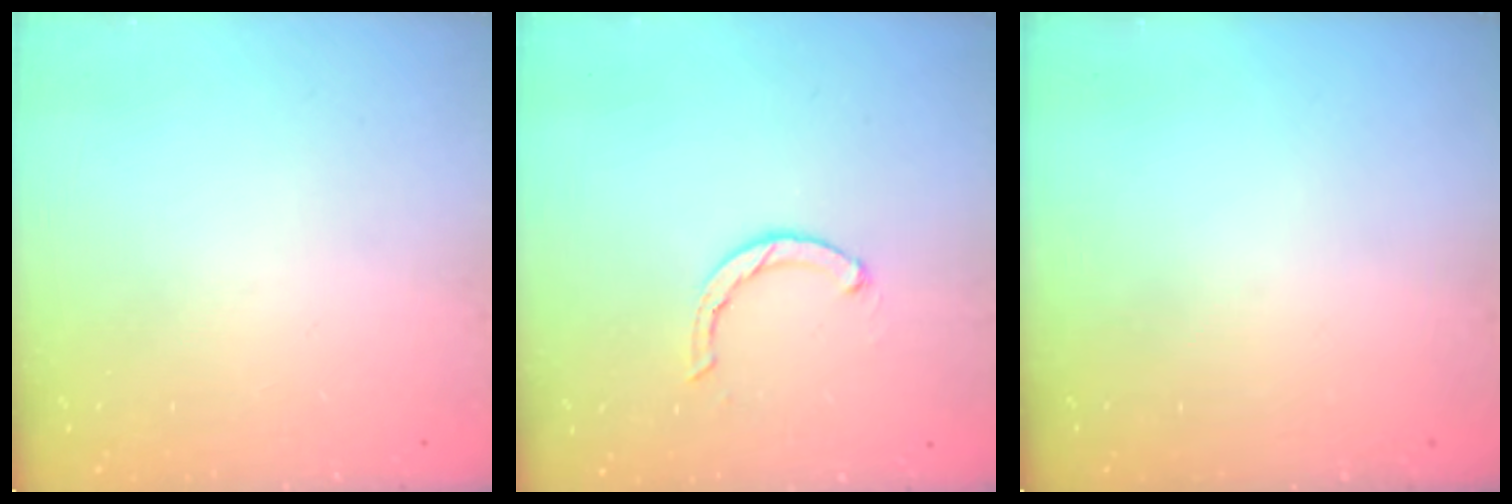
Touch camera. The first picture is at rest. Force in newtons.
{"total": 3.1, "press": 3.0, "slide": 0.6}
{"total": 0.0}